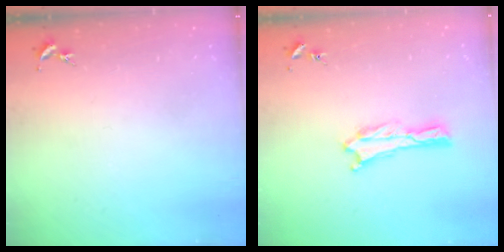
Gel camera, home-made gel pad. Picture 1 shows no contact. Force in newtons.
{"total": 0.0}